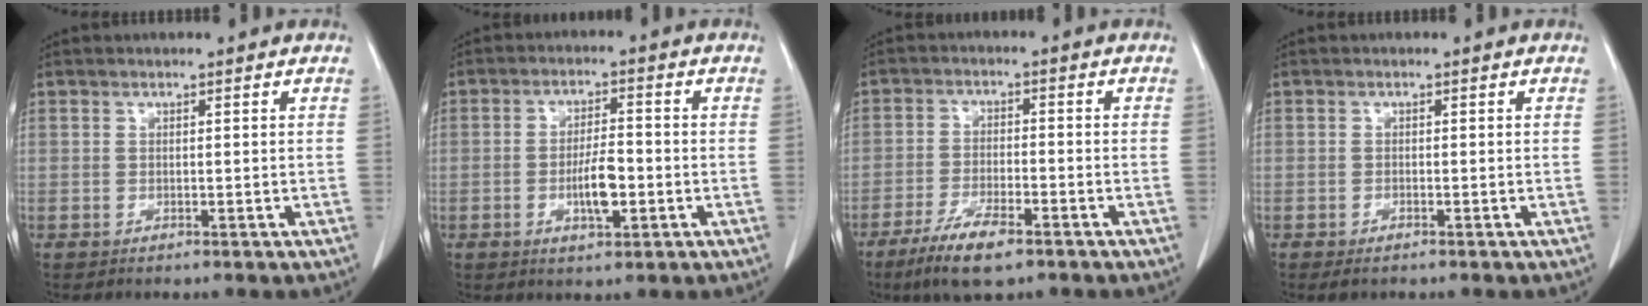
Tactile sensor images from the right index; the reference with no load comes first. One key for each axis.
{"total": 5.8, "fx": -1.6, "fy": 1.6, "fz": 5.3, "tx": -0.098, "ty": 0.000, "tz": -0.026}
{"total": 8.1, "fx": -5.4, "fy": 1.6, "fz": 5.8, "tx": -0.111, "ty": -0.015, "tz": -0.093}
{"total": 1.6, "fx": -1.1, "fy": 0.5, "fz": 1.0, "tx": -0.017, "ty": -0.003, "tz": -0.014}